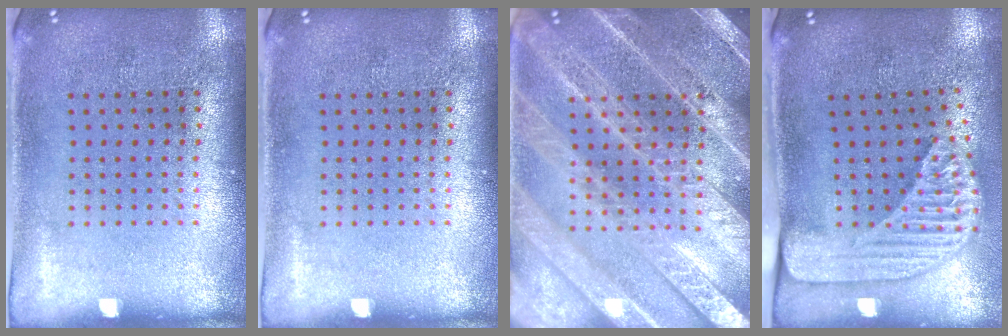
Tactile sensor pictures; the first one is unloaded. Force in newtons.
{"total": 0.0}
{"total": 6.1, "press": 6.0, "slide": 0.8}
{"total": 2.4, "press": 1.7, "slide": 1.6}